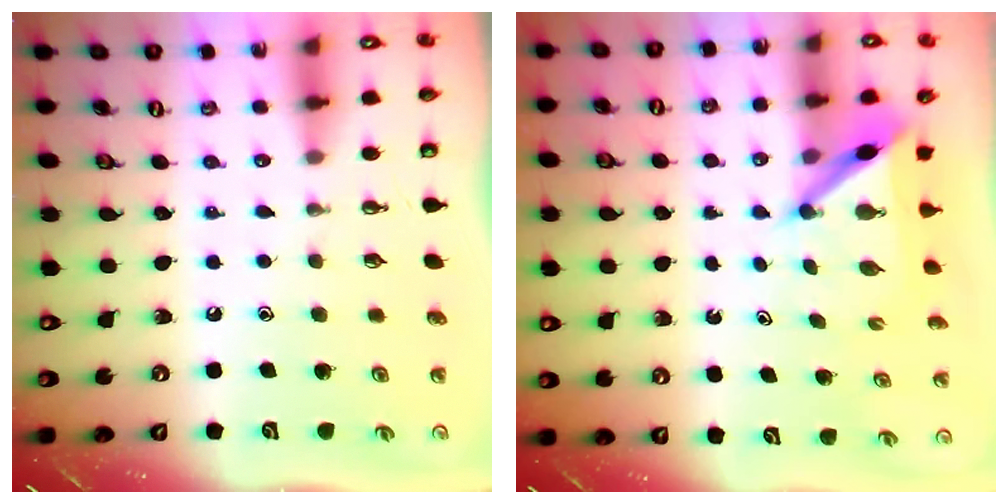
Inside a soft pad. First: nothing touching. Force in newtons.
{"total": 5.4, "press": 5.4, "slide": 0.4}